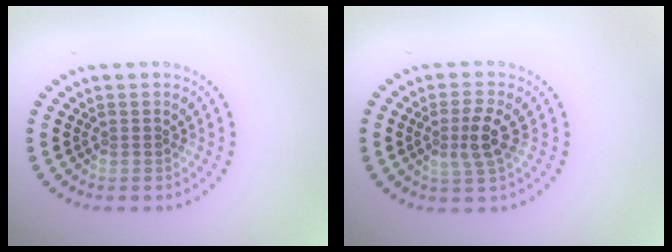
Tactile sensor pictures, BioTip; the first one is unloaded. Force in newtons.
{"total": 2.6, "press": 2.4, "slide": 1.0}